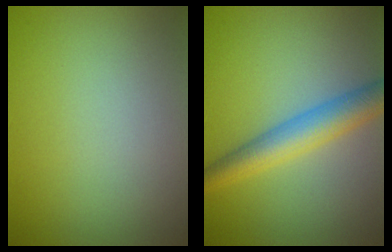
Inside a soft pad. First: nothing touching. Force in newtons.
{"total": 4.6, "press": 4.6, "slide": 0.2}